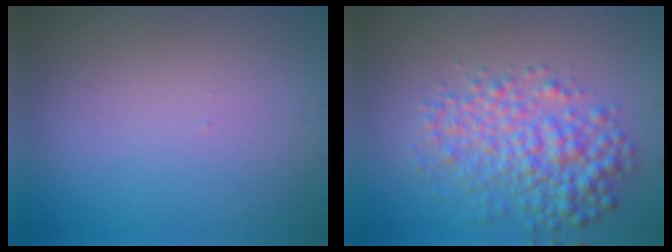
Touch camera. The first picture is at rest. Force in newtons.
{"total": 4.8, "press": 4.8, "slide": 0.0}